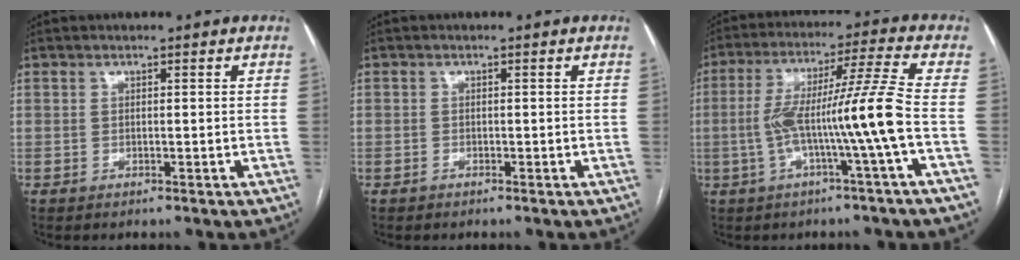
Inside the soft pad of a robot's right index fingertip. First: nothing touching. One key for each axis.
{"total": 0.9, "fx": -0.6, "fy": 0.7, "fz": -0.1, "tx": -0.002, "ty": 0.005, "tz": -0.013}
{"total": 11.9, "fx": -2.7, "fy": -2.0, "fz": 11.4, "tx": -0.215, "ty": 0.020, "tz": -0.049}